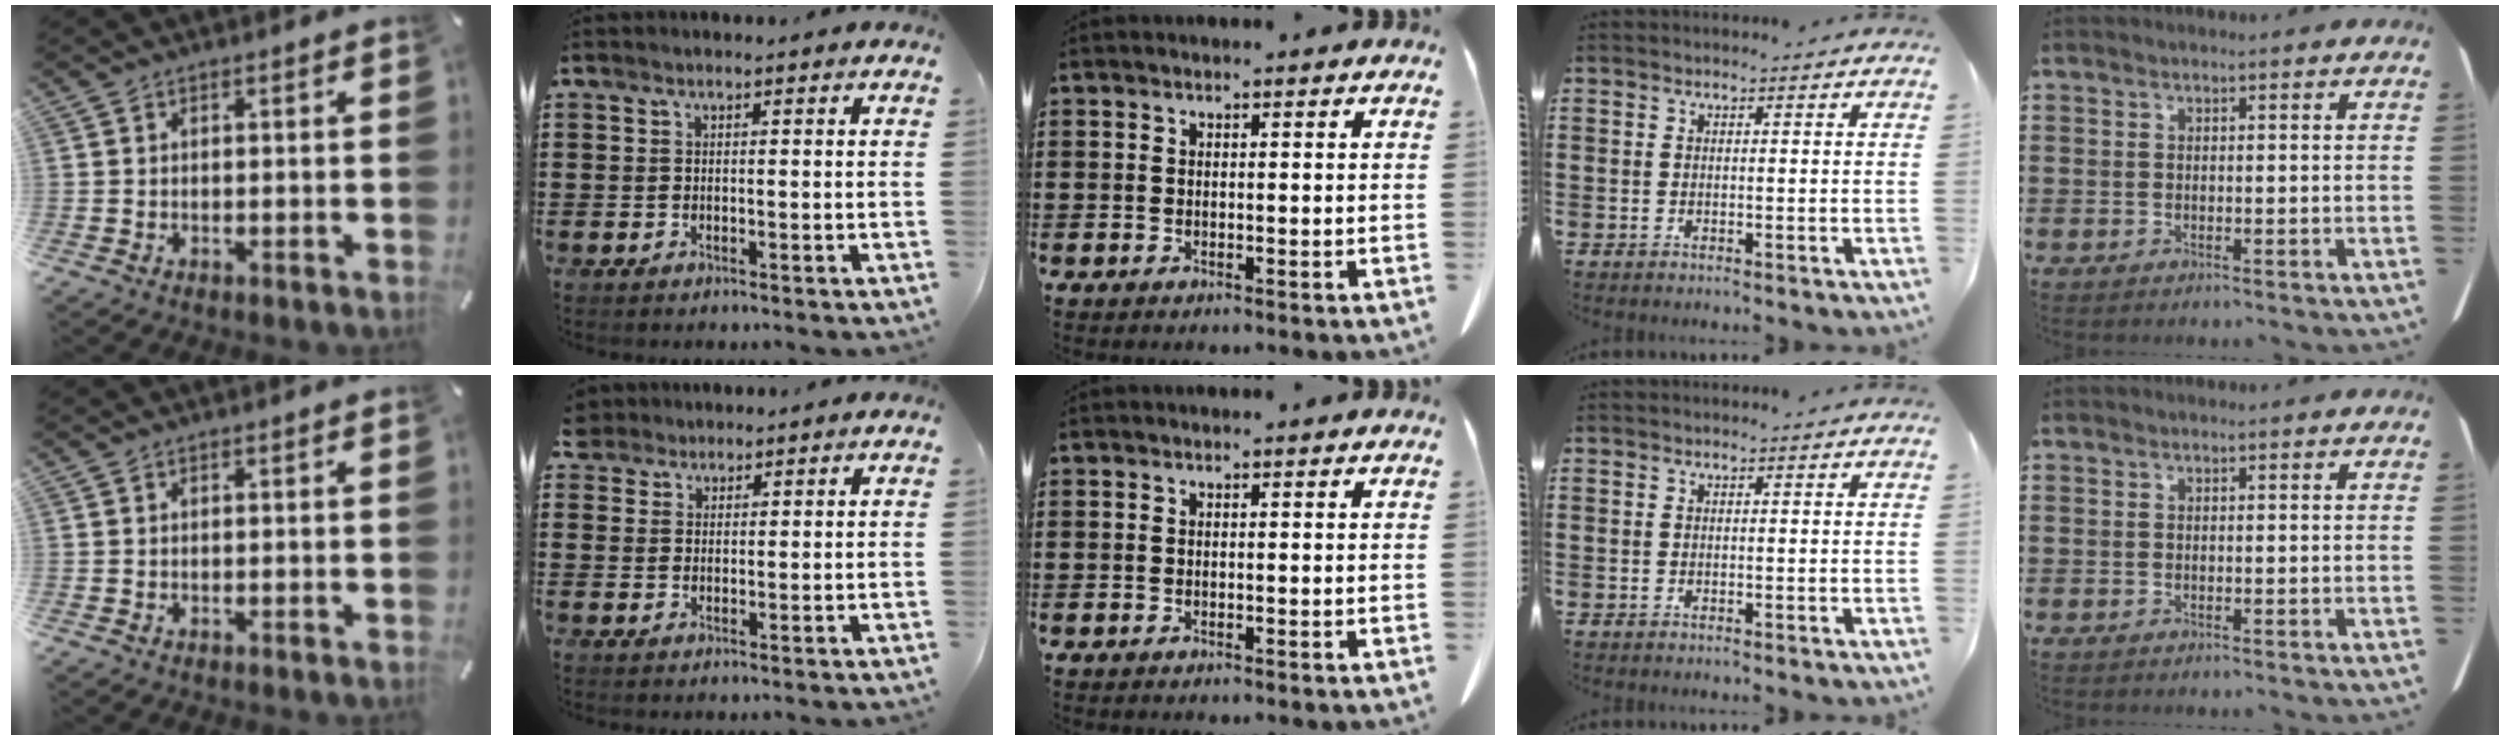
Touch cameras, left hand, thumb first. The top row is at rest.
{"index": {"total": 2.6, "force": [2.2, 1.5, -0.1], "torque": [-0.008, 0.010, 0.043]}}